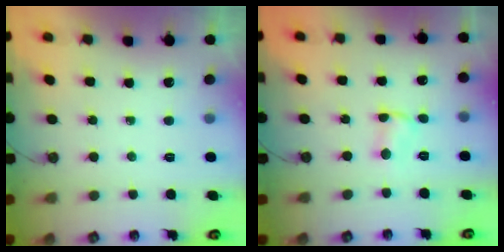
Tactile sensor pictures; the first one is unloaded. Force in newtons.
{"total": 2.9, "press": 2.7, "slide": 1.0}